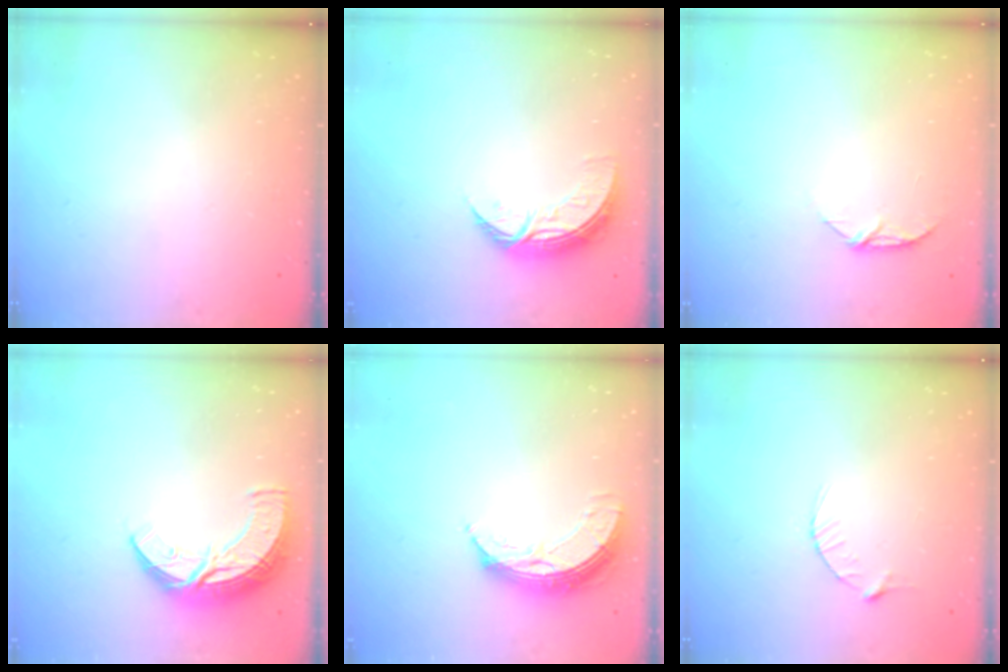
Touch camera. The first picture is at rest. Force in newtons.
{"total": 8.4, "press": 8.4, "slide": 0.4}
{"total": 5.8, "press": 5.7, "slide": 0.6}
{"total": 10.9, "press": 10.9, "slide": 0.8}
{"total": 9.8, "press": 9.8, "slide": 0.6}
{"total": 2.9, "press": 2.9, "slide": 0.4}